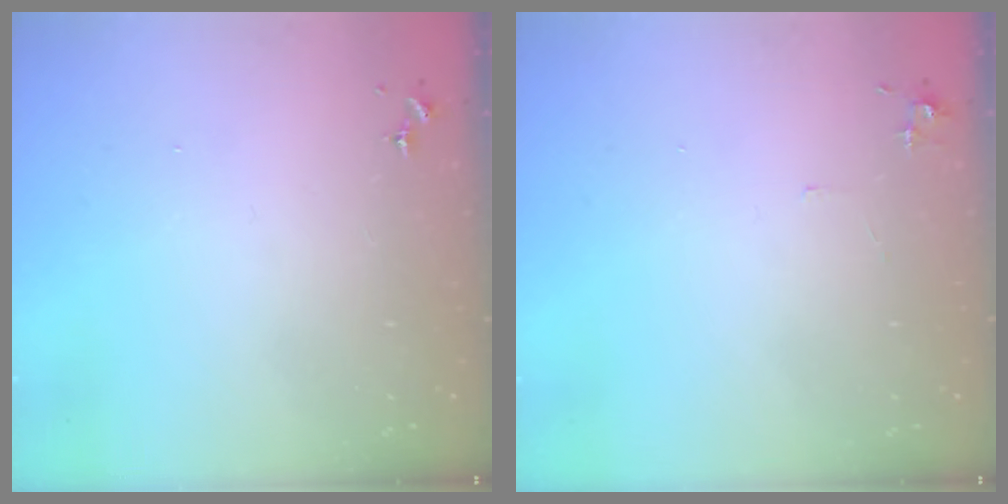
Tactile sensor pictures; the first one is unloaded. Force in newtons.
{"total": 5.2, "press": 5.1, "slide": 0.7}